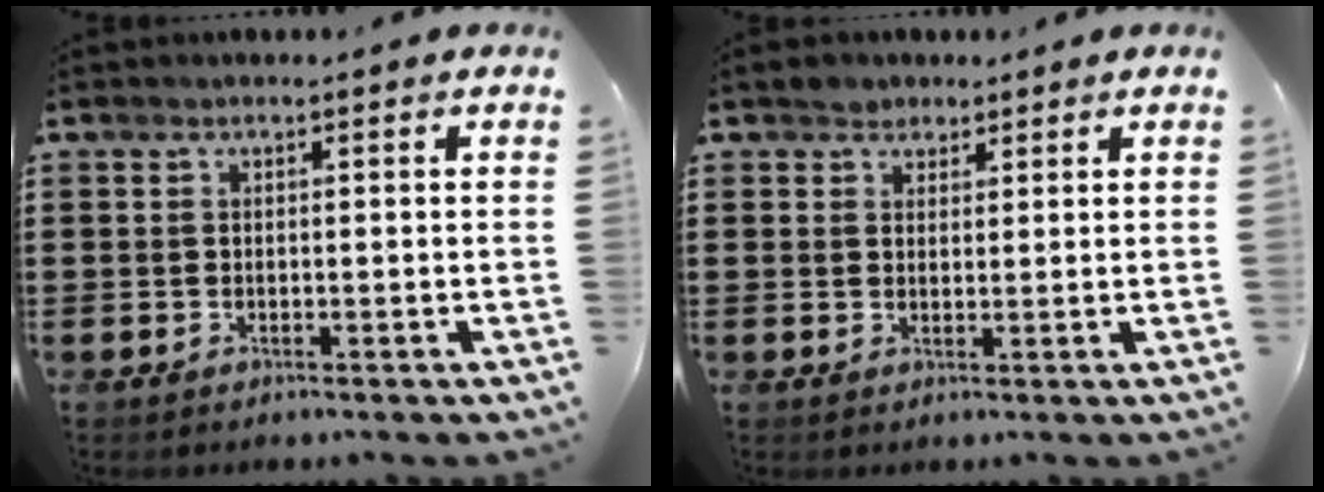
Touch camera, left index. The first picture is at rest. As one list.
[{"total": 2.3, "force": [1.8, 1.4, 0.0], "torque": [0.000, 0.005, 0.033]}]